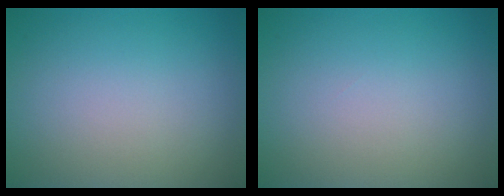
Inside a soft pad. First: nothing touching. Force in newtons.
{"total": 0.0}